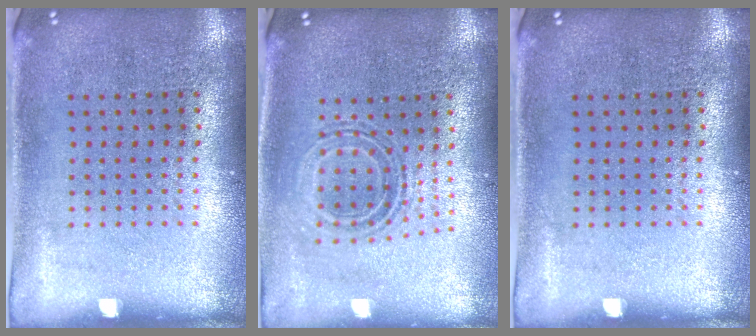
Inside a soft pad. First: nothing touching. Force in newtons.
{"total": 0.8, "press": 0.8, "slide": 0.3}
{"total": 0.0}